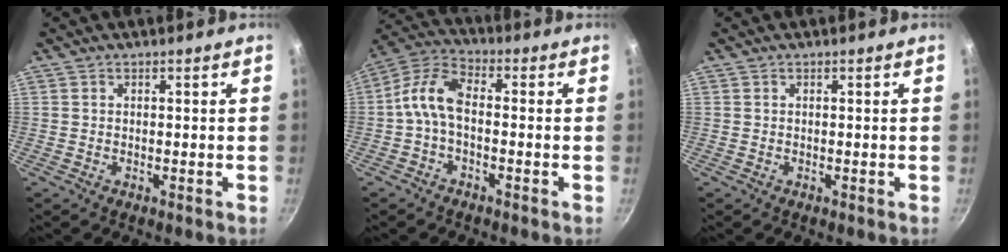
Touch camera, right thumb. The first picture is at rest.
{"total": 8.1, "force": [-1.3, 4.3, 6.7], "torque": [-0.140, 0.037, -0.040]}
{"total": 0.0}